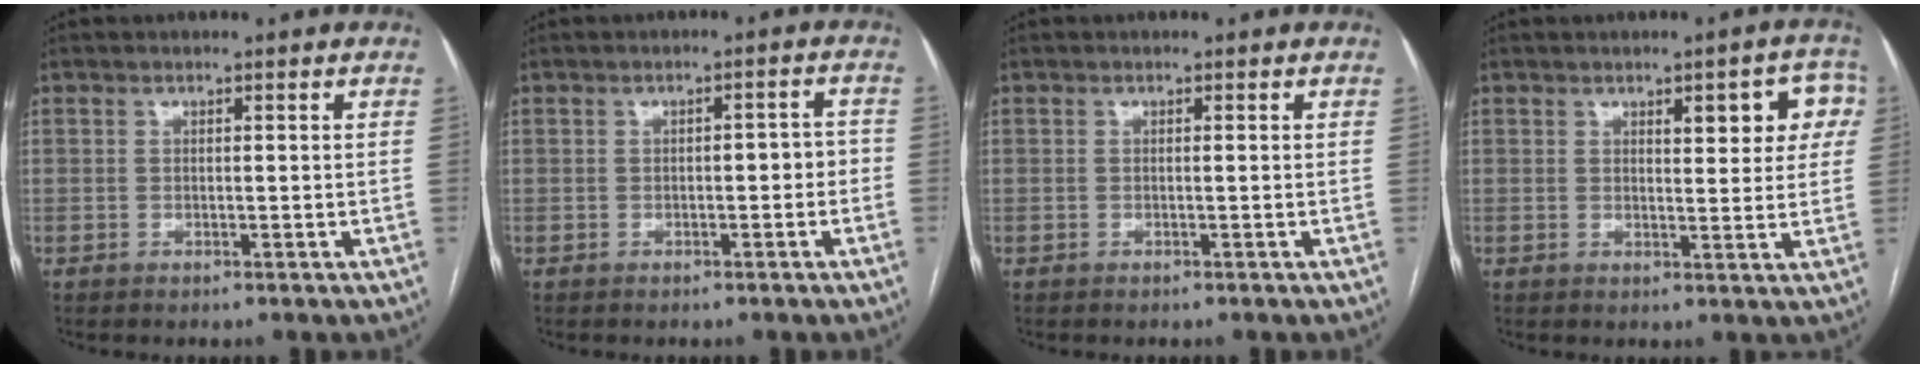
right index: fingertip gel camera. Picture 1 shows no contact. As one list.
[{"total": 2.8, "force": [-0.7, 1.2, 2.4], "torque": [-0.032, 0.018, -0.007]}, {"total": 0.0}, {"total": 7.3, "force": [2.7, 2.5, 6.3], "torque": [-0.061, 0.014, 0.029]}]